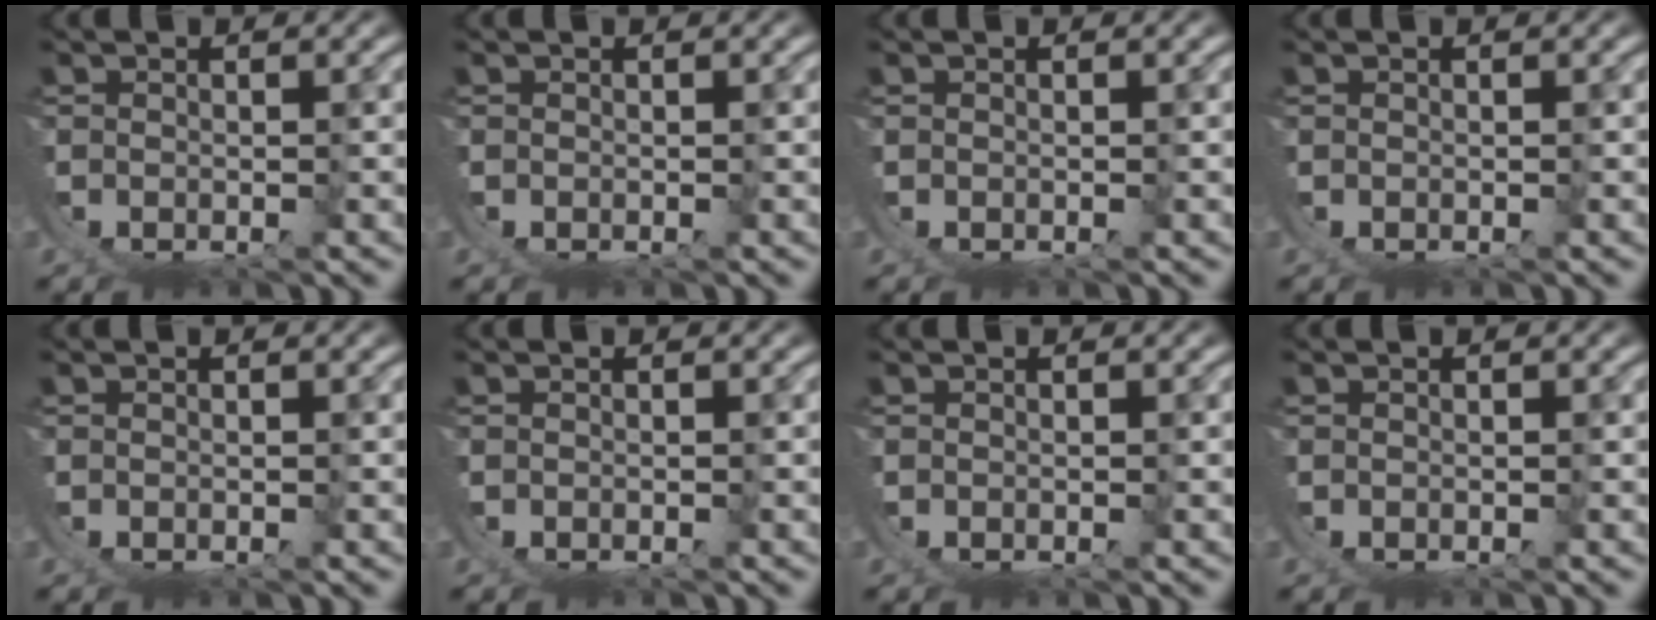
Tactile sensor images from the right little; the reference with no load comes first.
{"total": 0.0}
{"total": 0.0}
{"total": 0.0}
{"total": 0.0}
{"total": 0.6, "force": [0.0, -0.6, -0.2], "torque": [0.008, 0.003, 0.000]}
{"total": 0.0}
{"total": 0.0}